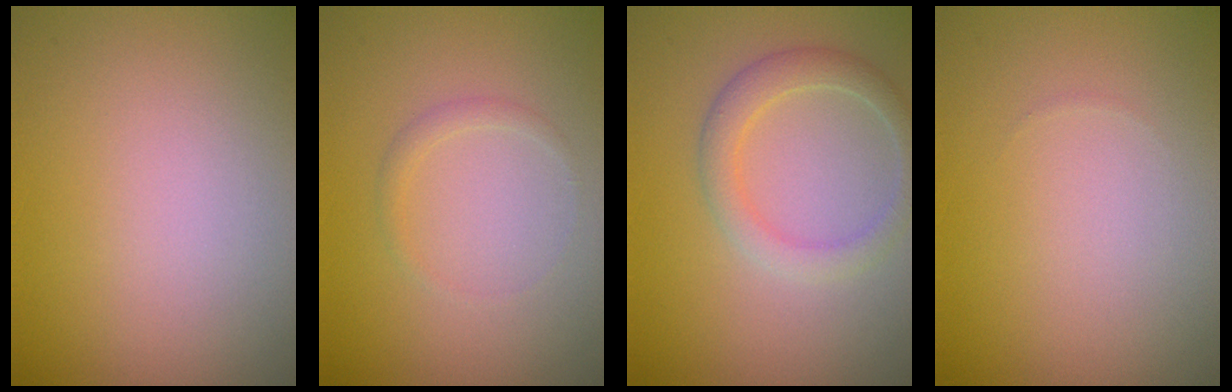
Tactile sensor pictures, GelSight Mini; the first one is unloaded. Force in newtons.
{"total": 0.9, "press": 0.9, "slide": 0.1}
{"total": 2.7, "press": 2.7, "slide": 0.0}
{"total": 0.0}